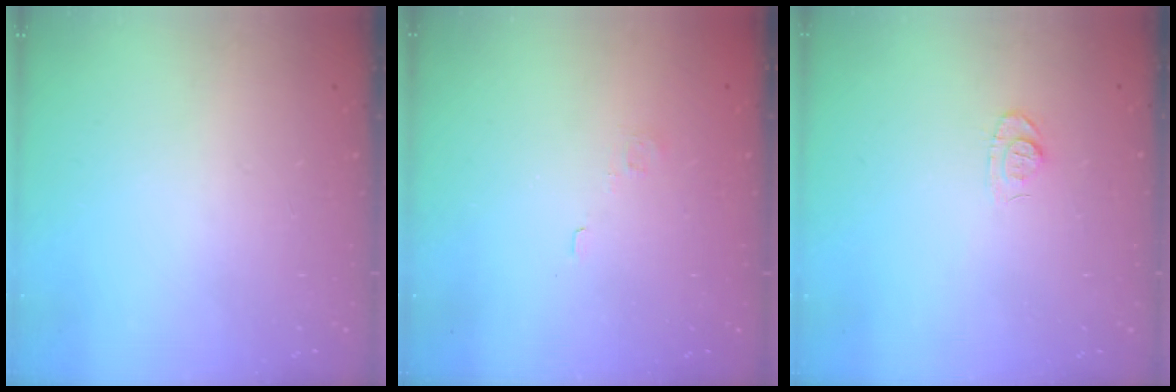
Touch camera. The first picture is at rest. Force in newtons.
{"total": 3.4, "press": 3.3, "slide": 0.9}
{"total": 6.1, "press": 6.1, "slide": 0.7}